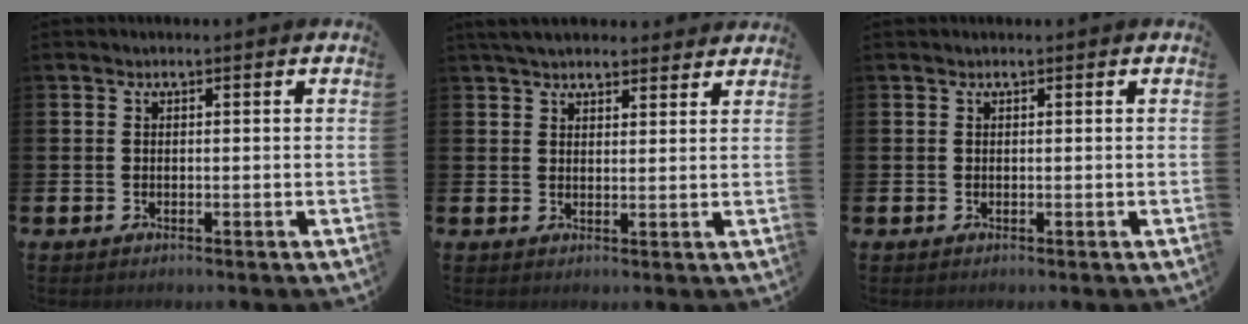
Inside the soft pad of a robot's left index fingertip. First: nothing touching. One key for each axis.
{"total": 4.5, "fx": 4.2, "fy": 1.3, "fz": 1.0, "tx": -0.025, "ty": -0.014, "tz": 0.078}
{"total": 0.0}